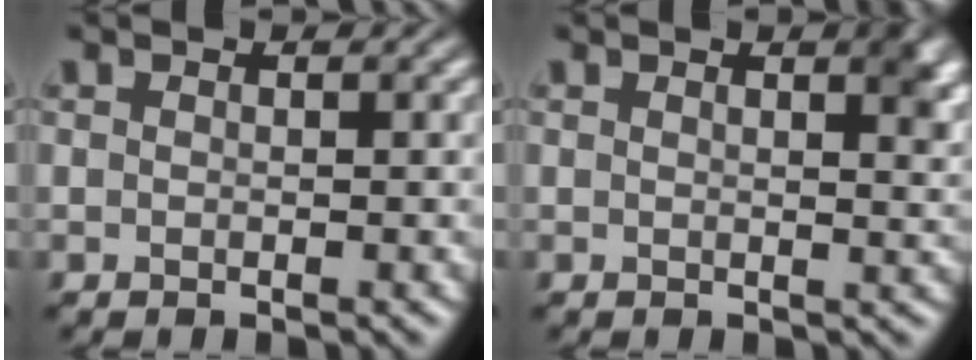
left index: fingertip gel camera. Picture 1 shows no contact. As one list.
[{"total": 2.9, "force": [1.5, 1.0, 2.3], "torque": [-0.017, 0.004, 0.020]}]